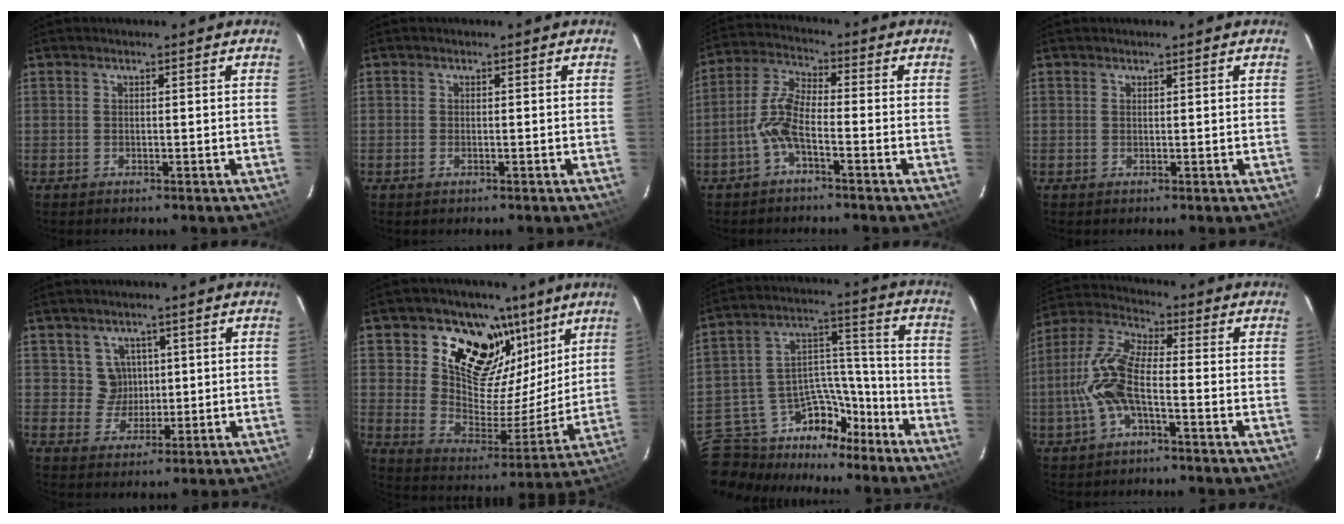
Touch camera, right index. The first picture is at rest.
{"total": 0.7, "force": [-0.4, 0.4, 0.4], "torque": [-0.008, -0.002, -0.007]}
{"total": 6.2, "force": [-2.8, 1.7, 5.2], "torque": [-0.120, 0.013, -0.060]}
{"total": 0.0}
{"total": 4.6, "force": [1.4, 4.4, 0.1], "torque": [0.002, 0.012, 0.032]}
{"total": 19.8, "force": [11.5, 13.9, 8.3], "torque": [-0.150, -0.010, 0.207]}
{"total": 20.1, "force": [-13.9, 11.2, 9.2], "torque": [-0.196, 0.052, -0.204]}
{"total": 10.5, "force": [-2.8, 3.3, 9.5], "torque": [-0.217, 0.009, -0.057]}